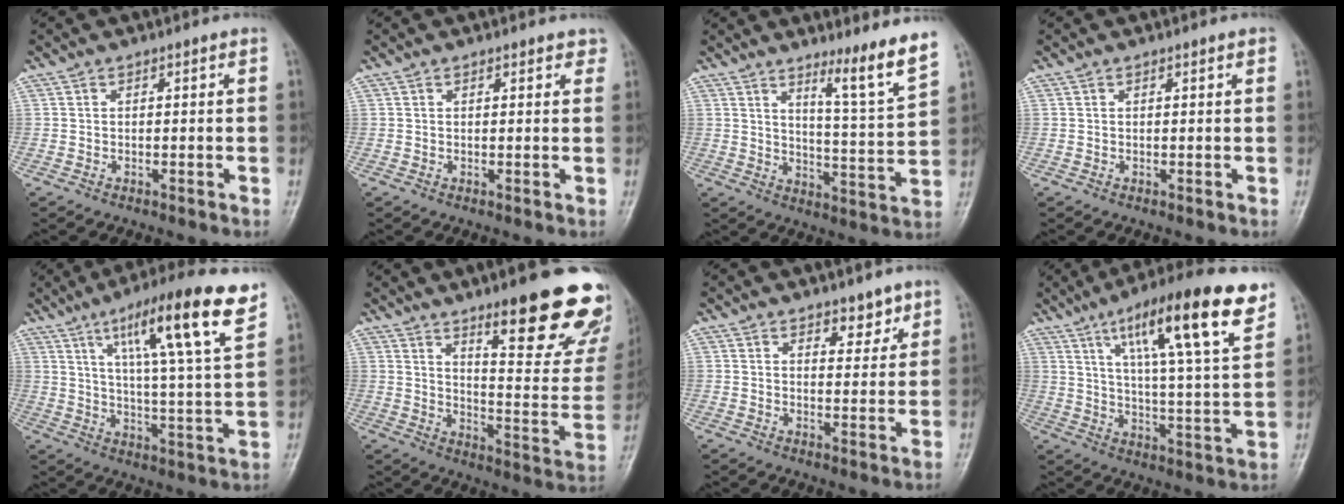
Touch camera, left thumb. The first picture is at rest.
{"total": 1.9, "force": [1.4, 0.9, 0.9], "torque": [0.005, -0.002, 0.010]}
{"total": 9.2, "force": [6.7, -0.7, 6.3], "torque": [-0.091, -0.066, 0.106]}
{"total": 0.8, "force": [0.4, 0.1, 0.6], "torque": [-0.009, 0.001, 0.004]}
{"total": 17.7, "force": [10.0, 1.9, 14.5], "torque": [-0.217, -0.040, 0.156]}
{"total": 23.6, "force": [14.7, 6.0, 17.4], "torque": [-0.187, -0.092, 0.211]}
{"total": 4.4, "force": [3.1, 2.3, 2.2], "torque": [-0.003, -0.021, 0.046]}
{"total": 20.1, "force": [11.3, 3.5, 16.2], "torque": [-0.233, -0.037, 0.178]}